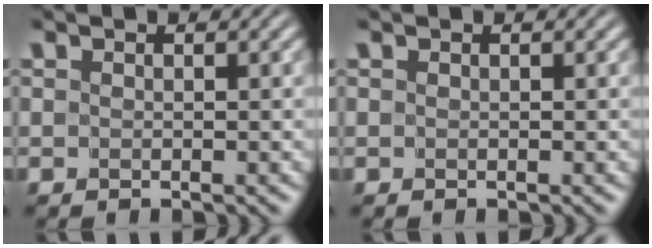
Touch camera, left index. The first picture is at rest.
{"total": 0.0}